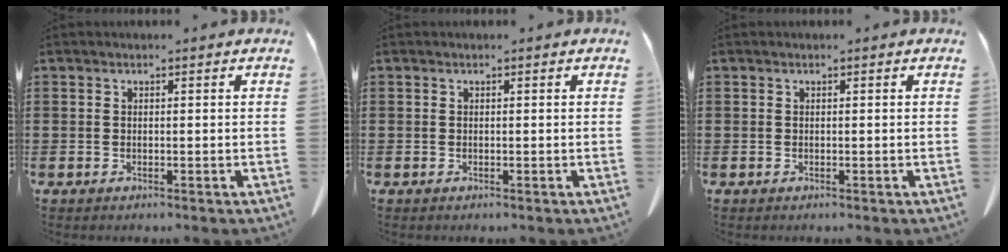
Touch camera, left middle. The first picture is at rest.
{"total": 0.0}
{"total": 0.0}